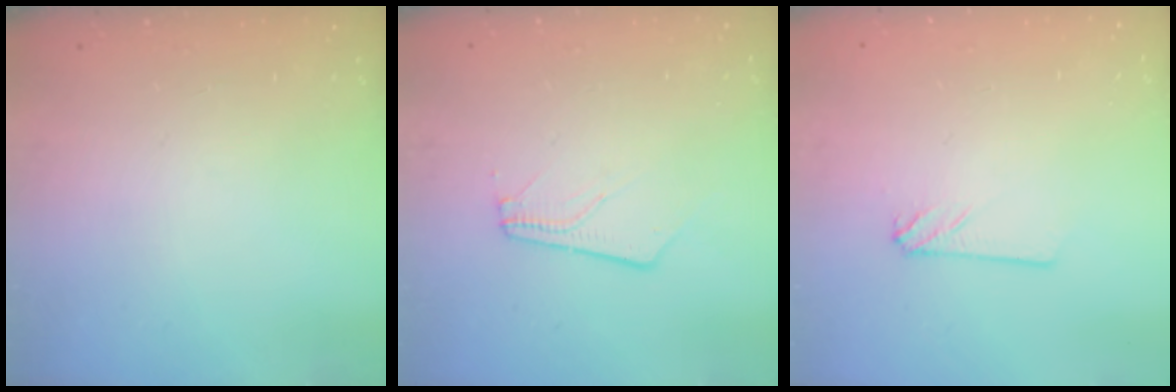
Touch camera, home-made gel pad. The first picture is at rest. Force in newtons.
{"total": 4.9, "press": 4.9, "slide": 0.7}
{"total": 2.4, "press": 2.4, "slide": 0.2}